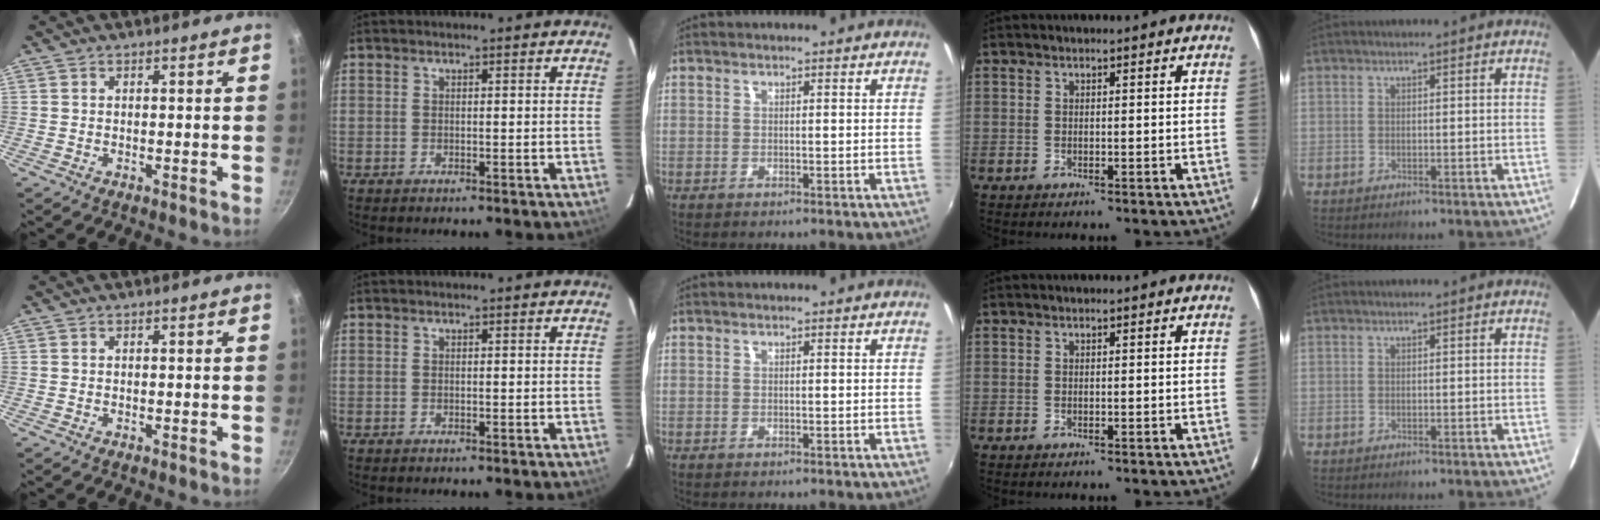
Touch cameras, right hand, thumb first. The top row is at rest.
{}